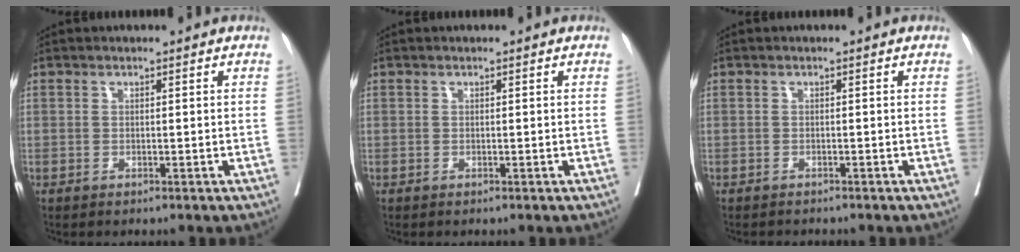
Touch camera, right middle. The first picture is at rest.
{"total": 0.0}
{"total": 1.9, "force": [-1.9, 0.4, 0.4], "torque": [-0.010, -0.005, -0.026]}